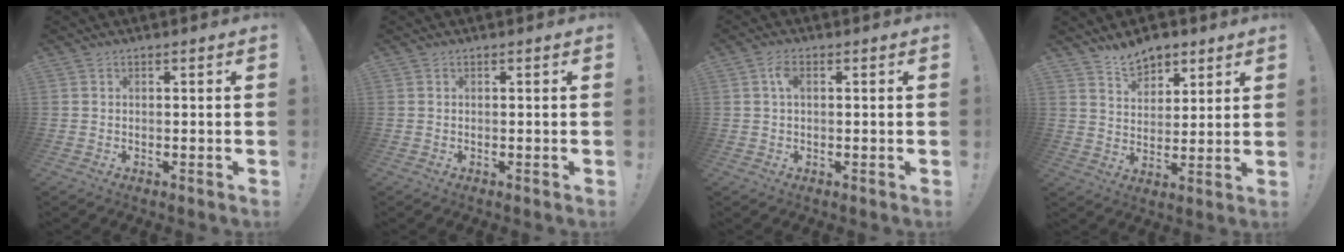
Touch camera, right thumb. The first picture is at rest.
{"total": 0.0}
{"total": 3.4, "force": [0.8, 1.8, 2.8], "torque": [-0.053, 0.006, 0.011]}
{"total": 8.1, "force": [6.6, 4.3, 2.1], "torque": [-0.041, -0.038, 0.127]}